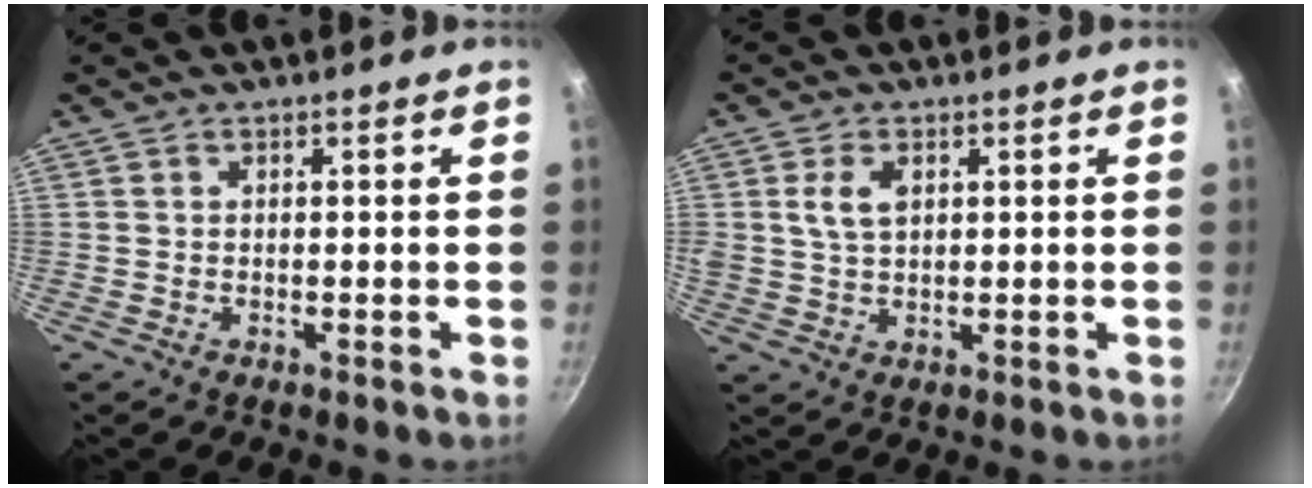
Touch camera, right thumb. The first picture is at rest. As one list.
[{"total": 4.9, "force": [1.5, 3.0, 3.6], "torque": [-0.062, -0.002, 0.028]}]